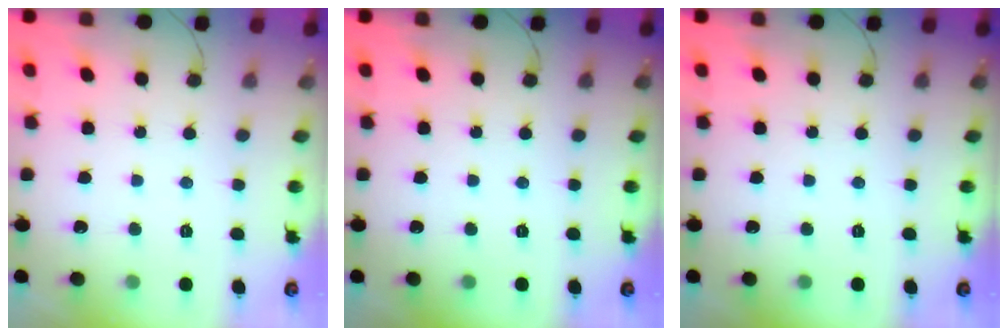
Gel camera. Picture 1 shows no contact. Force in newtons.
{"total": 0.0}
{"total": 0.0}